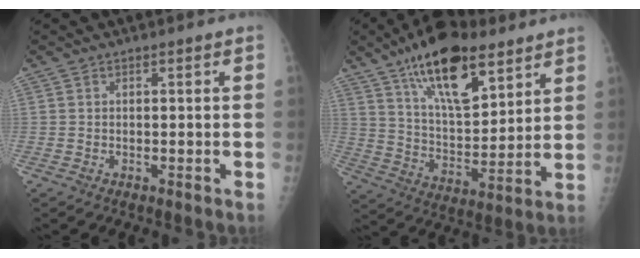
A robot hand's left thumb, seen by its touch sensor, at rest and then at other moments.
{"total": 19.1, "force": [11.6, 7.9, 13.0], "torque": [-0.186, -0.054, 0.203]}